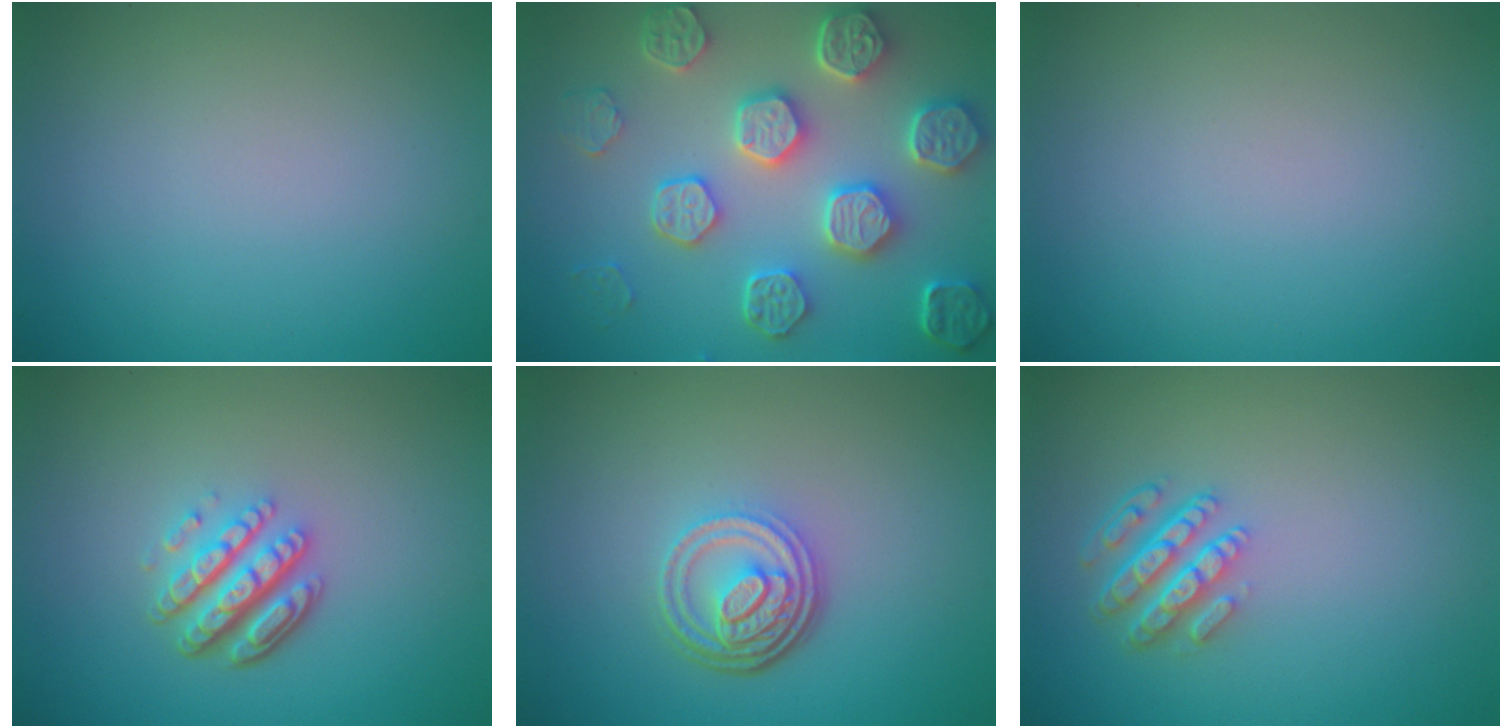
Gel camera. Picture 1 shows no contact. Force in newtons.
{"total": 7.3, "press": 6.0, "slide": 4.0}
{"total": 0.0}
{"total": 4.6, "press": 3.4, "slide": 3.2}
{"total": 4.7, "press": 3.5, "slide": 3.2}
{"total": 4.2, "press": 3.2, "slide": 2.8}